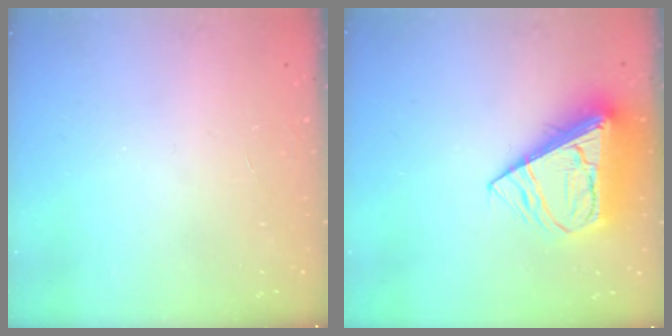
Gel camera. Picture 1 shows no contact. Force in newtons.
{"total": 14.8, "press": 14.7, "slide": 1.7}